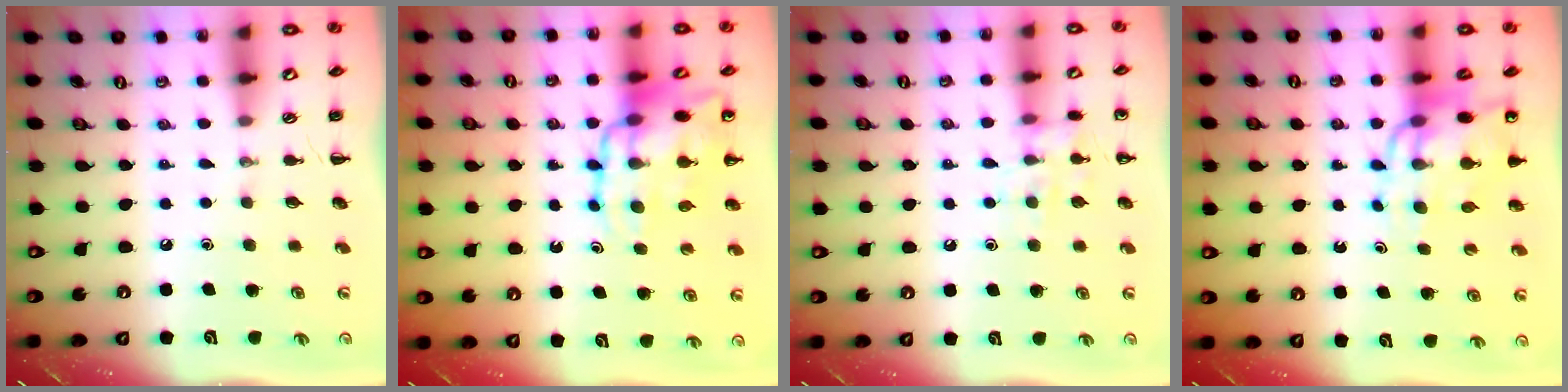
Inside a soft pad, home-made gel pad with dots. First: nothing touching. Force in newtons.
{"total": 15.8, "press": 15.3, "slide": 3.7}
{"total": 9.7, "press": 9.7, "slide": 0.8}
{"total": 13.2, "press": 12.7, "slide": 3.7}